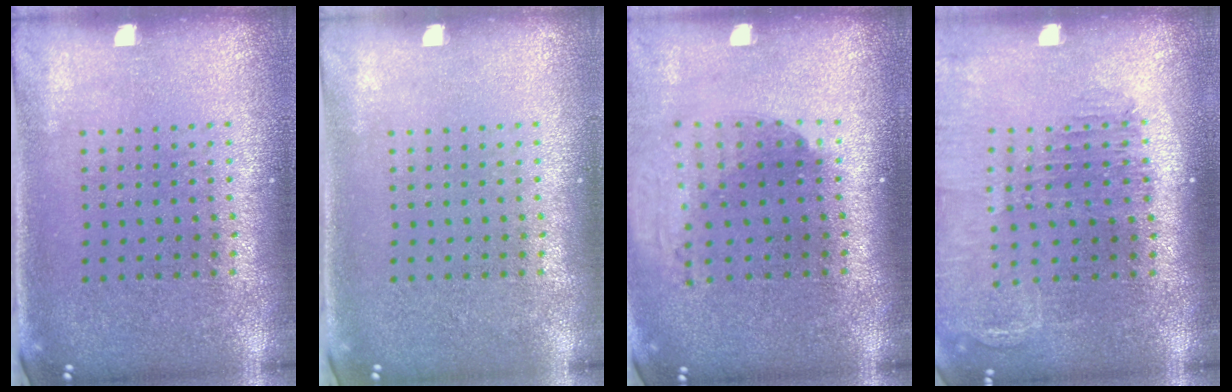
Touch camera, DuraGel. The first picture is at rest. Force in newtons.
{"total": 0.0}
{"total": 2.0, "press": 1.5, "slide": 1.3}
{"total": 1.4, "press": 1.4, "slide": 0.1}